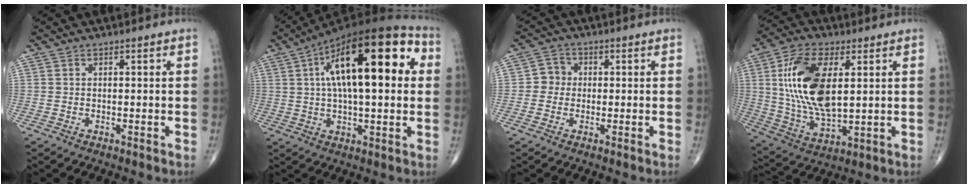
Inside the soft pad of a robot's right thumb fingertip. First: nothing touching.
{"total": 24.4, "force": [5.6, 9.3, 21.9], "torque": [-0.343, 0.028, 0.075]}
{"total": 3.4, "force": [-0.2, 3.2, 1.1], "torque": [0.005, 0.009, -0.012]}
{"total": 17.9, "force": [3.7, 8.8, 15.2], "torque": [-0.290, -0.015, 0.074]}